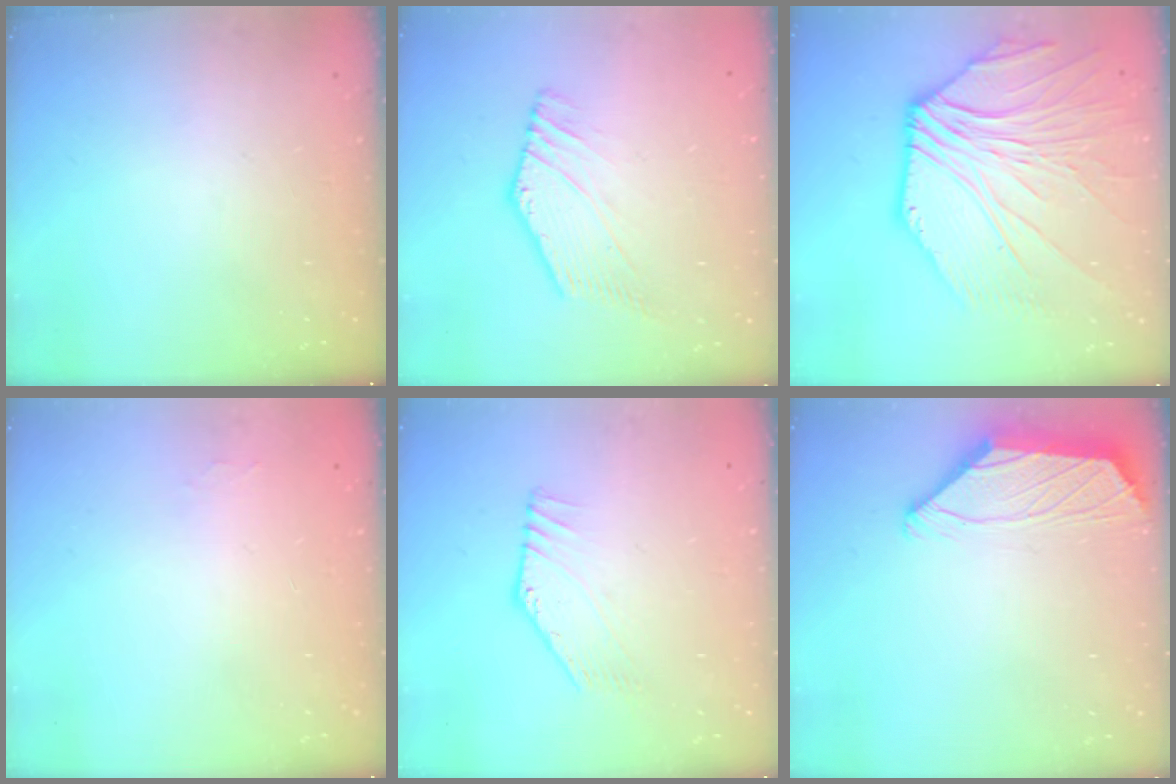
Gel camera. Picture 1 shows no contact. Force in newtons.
{"total": 1.7, "press": 1.3, "slide": 1.1}
{"total": 10.1, "press": 9.9, "slide": 1.9}
{"total": 1.0, "press": 0.9, "slide": 0.3}
{"total": 2.8, "press": 2.8, "slide": 0.2}
{"total": 2.1, "press": 2.0, "slide": 0.8}